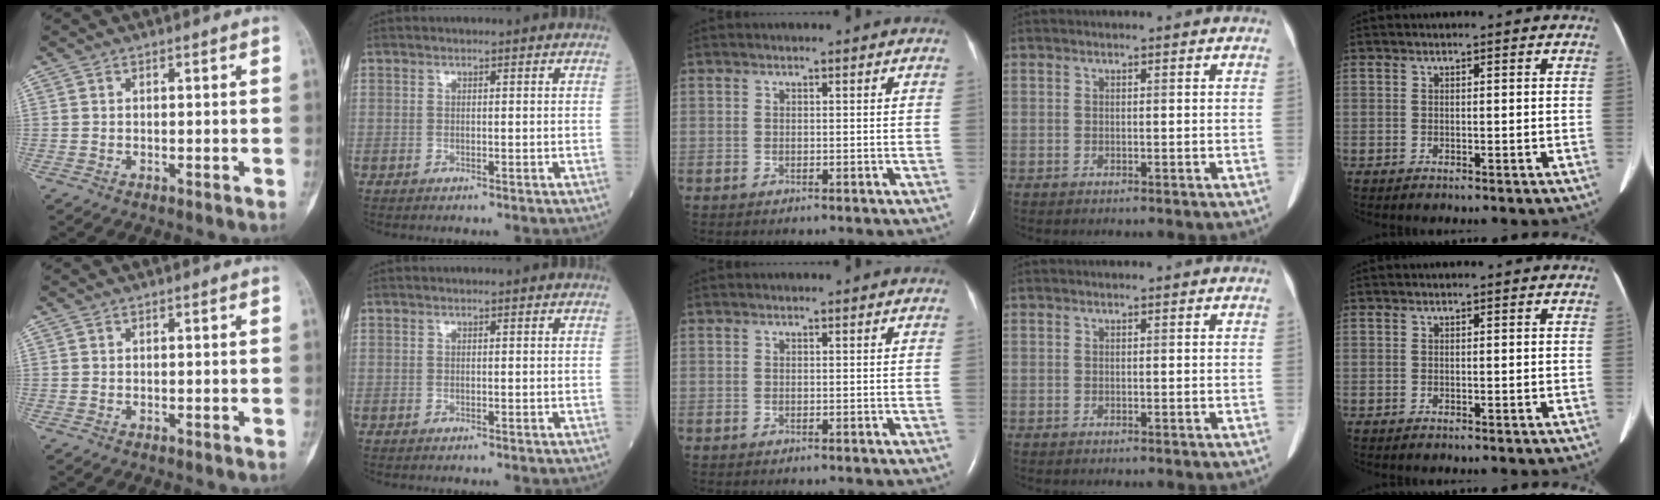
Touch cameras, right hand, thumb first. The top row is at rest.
{}